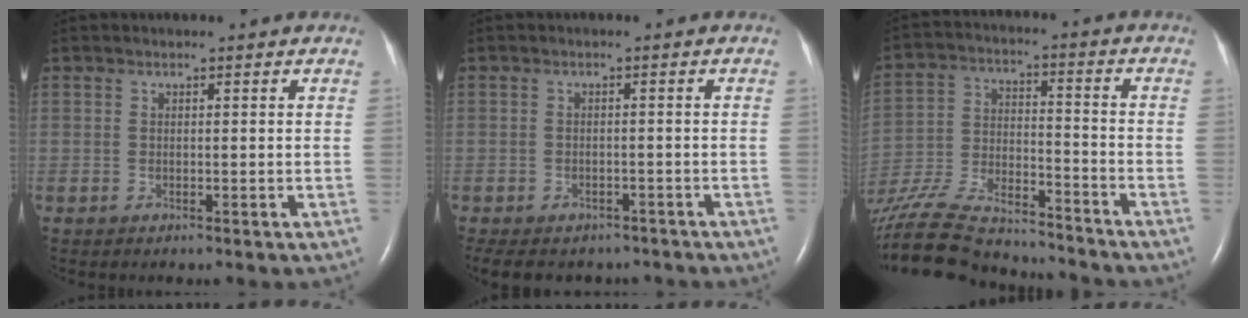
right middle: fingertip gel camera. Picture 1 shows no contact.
{"total": 10.5, "force": [-8.7, 5.1, 3.1], "torque": [-0.069, -0.003, -0.104]}
{"total": 20.1, "force": [-18.4, 2.9, 7.5], "torque": [-0.173, -0.018, -0.307]}